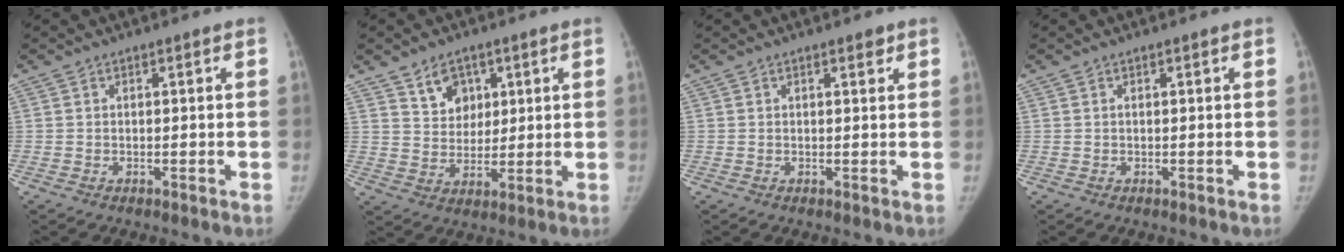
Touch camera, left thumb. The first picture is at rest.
{"total": 6.8, "force": [3.7, 5.2, 2.5], "torque": [-0.012, -0.025, 0.070]}
{"total": 1.3, "force": [0.9, 0.5, 0.9], "torque": [-0.007, -0.004, 0.011]}
{"total": 0.0}